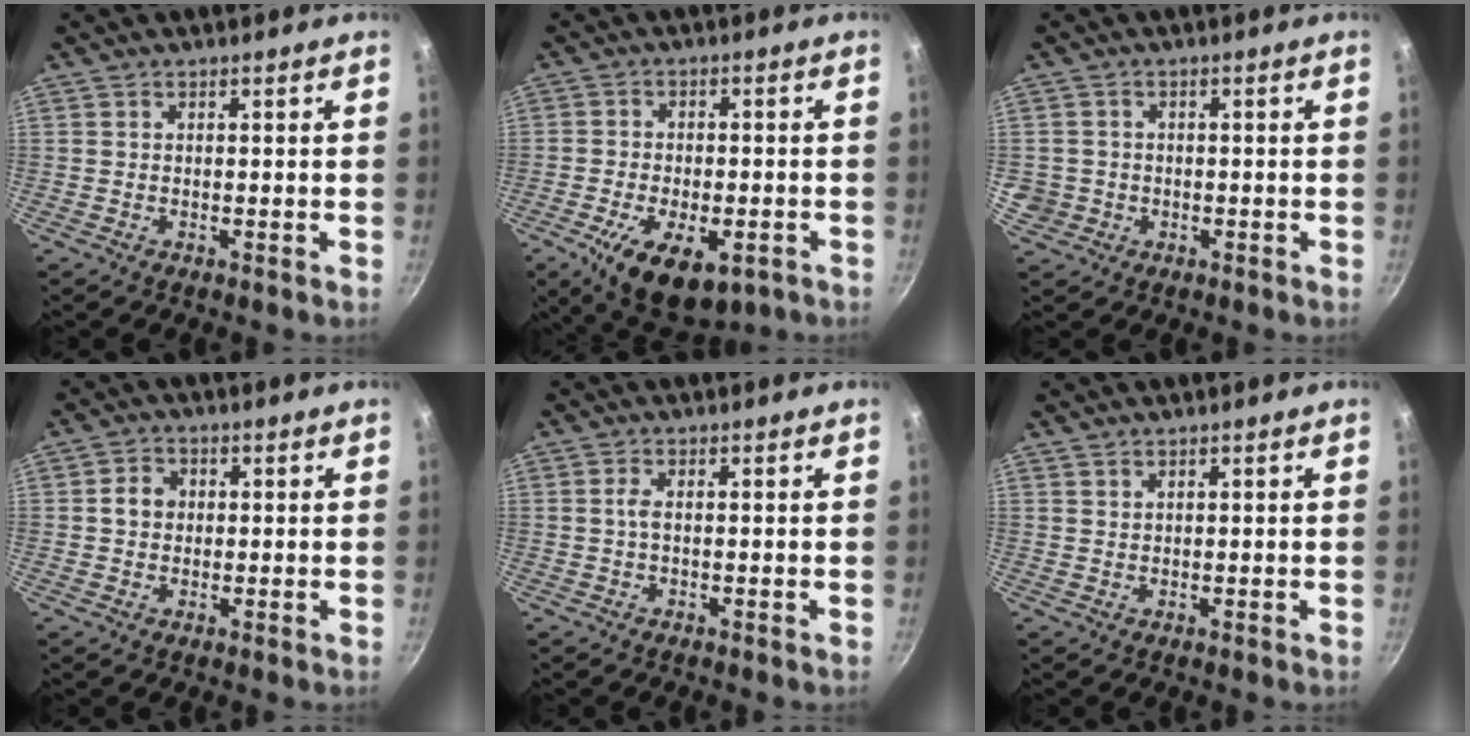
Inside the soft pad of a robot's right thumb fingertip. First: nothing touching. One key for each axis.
{"total": 13.9, "fx": -5.9, "fy": 7.2, "fz": 10.3, "tx": -0.156, "ty": 0.004, "tz": -0.083}
{"total": 4.4, "fx": -0.7, "fy": 4.2, "fz": 1.1, "tx": -0.019, "ty": 0.016, "tz": -0.002}
{"total": 3.8, "fx": 0.3, "fy": 3.2, "fz": 1.9, "tx": -0.016, "ty": 0.008, "tz": 0.000}
{"total": 1.5, "fx": 0.0, "fy": 0.5, "fz": 1.5, "tx": -0.036, "ty": 0.004, "tz": -0.001}
{"total": 0.6, "fx": 0.5, "fy": 0.1, "fz": 0.2, "tx": -0.001, "ty": -0.007, "tz": 0.011}